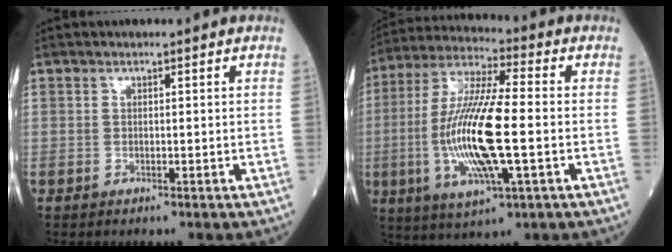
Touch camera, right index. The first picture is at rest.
{"total": 16.5, "force": [-2.6, 2.5, 16.2], "torque": [-0.336, -0.010, -0.047]}